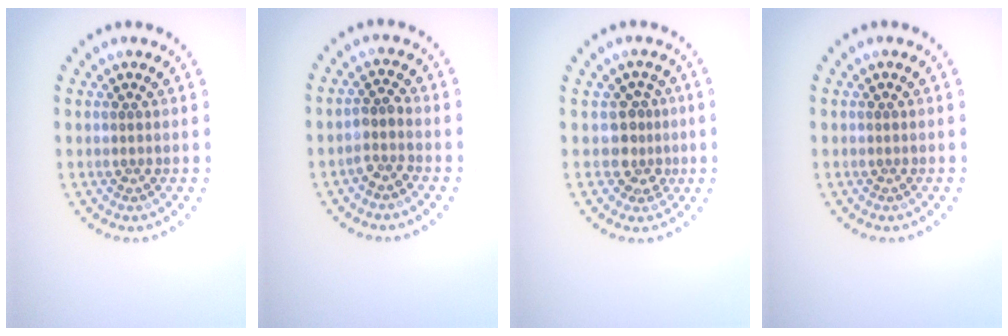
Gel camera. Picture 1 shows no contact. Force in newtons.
{"total": 1.7, "press": 1.3, "slide": 1.0}
{"total": 2.4, "press": 1.8, "slide": 1.6}
{"total": 0.0}